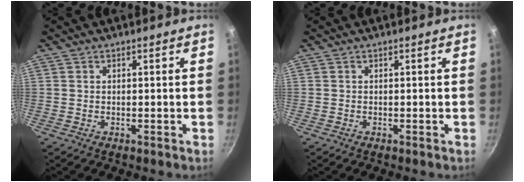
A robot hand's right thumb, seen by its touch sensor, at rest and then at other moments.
{"total": 0.0}